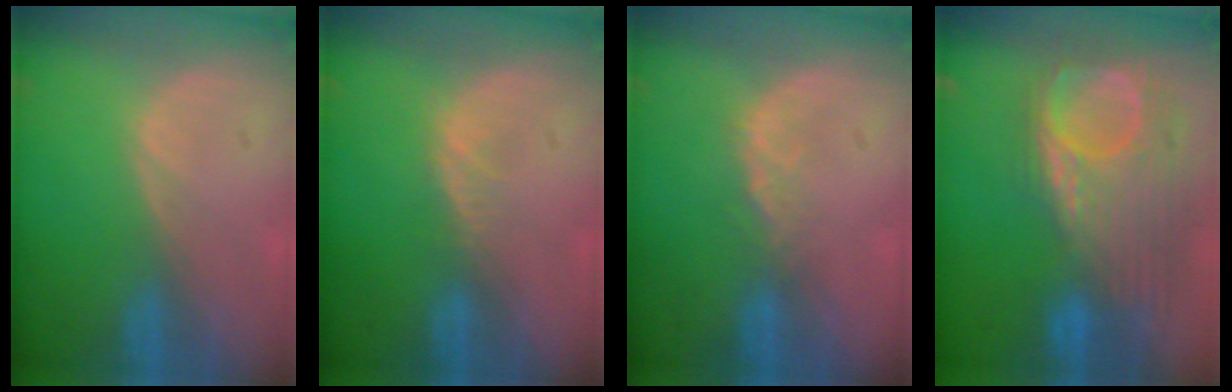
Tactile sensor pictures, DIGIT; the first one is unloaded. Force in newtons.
{"total": 1.5, "press": 1.5, "slide": 0.2}
{"total": 2.6, "press": 2.1, "slide": 1.5}
{"total": 12.0, "press": 10.4, "slide": 6.0}